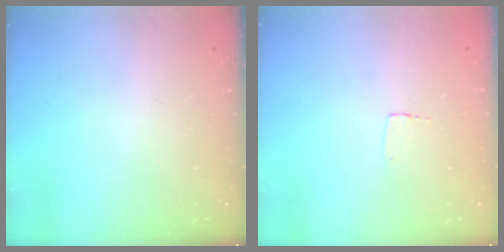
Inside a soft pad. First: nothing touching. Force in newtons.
{"total": 2.3, "press": 2.3, "slide": 0.1}